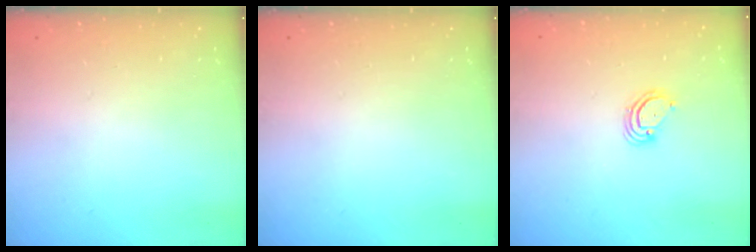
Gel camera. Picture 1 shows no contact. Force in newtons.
{"total": 0.0}
{"total": 3.8, "press": 3.8, "slide": 0.3}